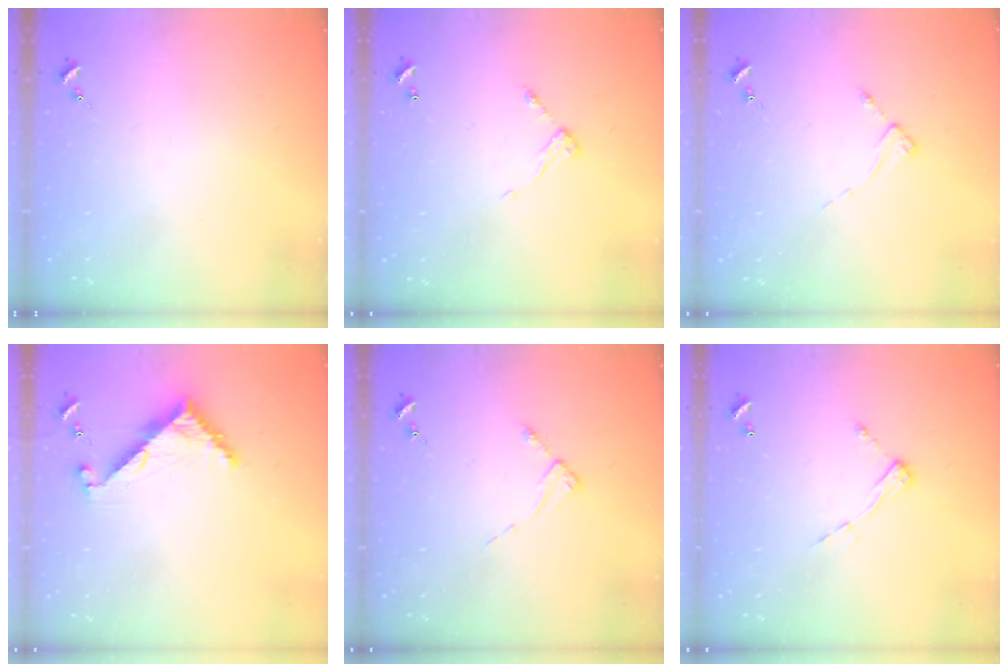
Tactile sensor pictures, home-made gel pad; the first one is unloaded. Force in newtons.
{"total": 6.4, "press": 6.4, "slide": 0.4}
{"total": 2.0, "press": 2.0, "slide": 0.3}
{"total": 7.3, "press": 7.3, "slide": 0.6}
{"total": 2.2, "press": 2.2, "slide": 0.4}
{"total": 6.9, "press": 6.9, "slide": 0.4}